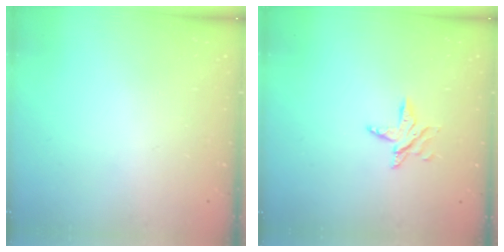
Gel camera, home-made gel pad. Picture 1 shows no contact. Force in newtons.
{"total": 6.2, "press": 6.2, "slide": 0.3}